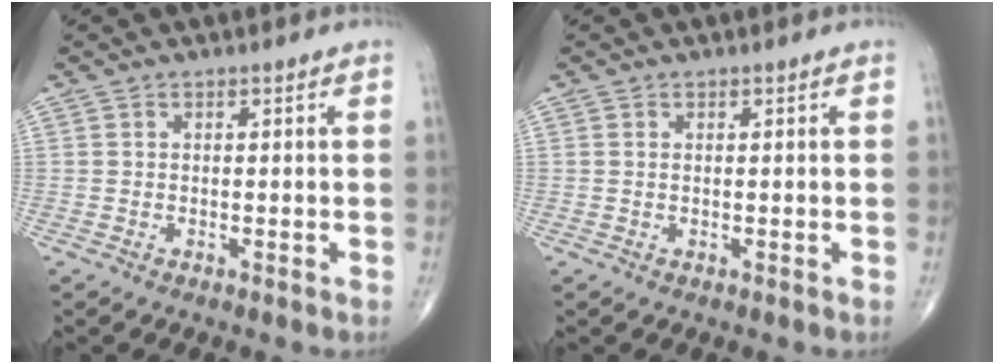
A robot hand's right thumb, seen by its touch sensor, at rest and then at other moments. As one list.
[{"total": 0.0}]